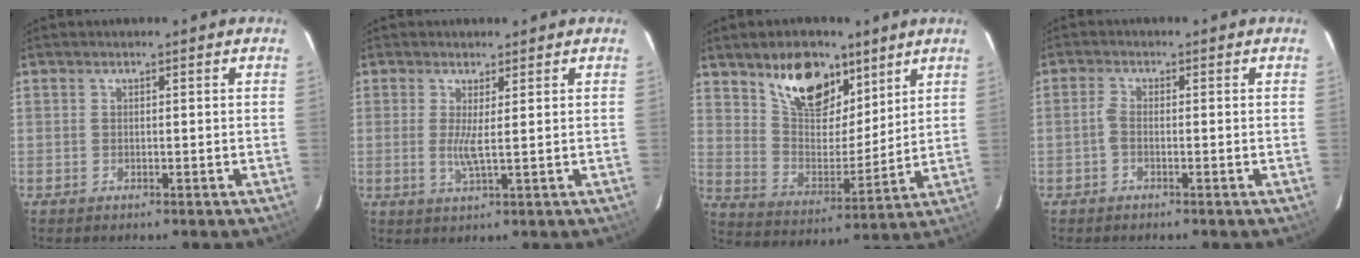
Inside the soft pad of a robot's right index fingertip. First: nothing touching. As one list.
[{"total": 3.1, "force": [0.5, 0.0, 3.0], "torque": [-0.061, -0.007, 0.004]}, {"total": 15.5, "force": [10.0, 8.0, 8.8], "torque": [-0.150, 0.007, 0.181]}, {"total": 1.5, "force": [-0.8, 0.6, 1.2], "torque": [-0.034, 0.005, -0.019]}]